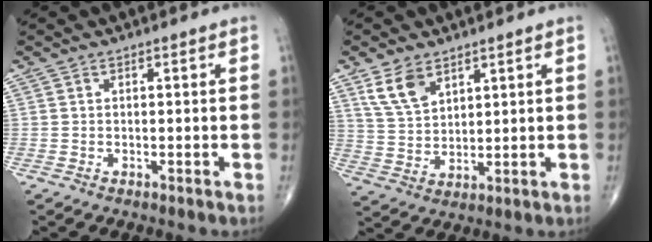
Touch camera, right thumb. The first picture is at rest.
{"total": 7.2, "force": [4.4, 4.0, 4.1], "torque": [-0.069, -0.019, 0.097]}